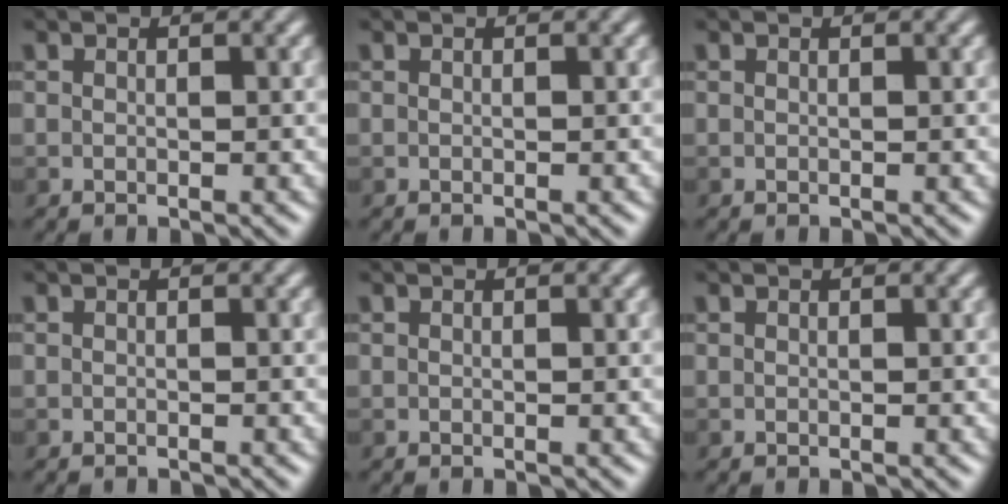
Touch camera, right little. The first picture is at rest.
{"total": 0.0}
{"total": 0.0}
{"total": 0.8, "force": [-0.8, 0.0, -0.2], "torque": [0.007, -0.005, -0.015]}
{"total": 0.0}
{"total": 0.0}